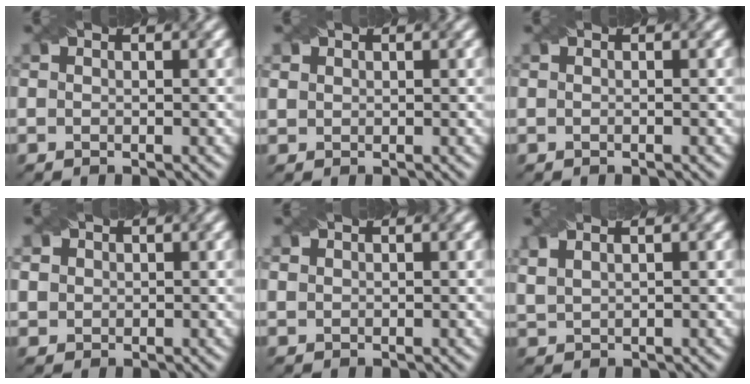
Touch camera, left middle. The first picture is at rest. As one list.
[{"total": 0.9, "force": [0.6, 0.7, 0.1], "torque": [-0.001, -0.001, 0.013]}, {"total": 0.0}, {"total": 2.4, "force": [1.1, 2.0, 0.7], "torque": [-0.028, 0.005, 0.032]}, {"total": 0.7, "force": [0.5, 0.5, 0.1], "torque": [-0.003, -0.001, 0.014]}, {"total": 2.3, "force": [1.7, 0.9, 1.2], "torque": [-0.026, 0.012, 0.023]}]